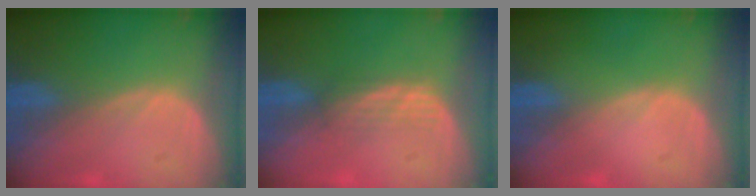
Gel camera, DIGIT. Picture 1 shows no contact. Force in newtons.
{"total": 3.0, "press": 2.6, "slide": 1.5}
{"total": 0.0}